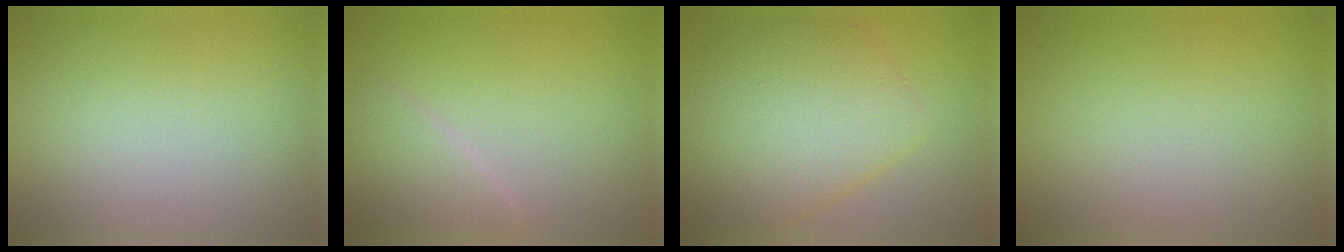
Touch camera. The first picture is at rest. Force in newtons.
{"total": 2.8, "press": 2.8, "slide": 0.3}
{"total": 7.9, "press": 7.9, "slide": 0.3}
{"total": 0.0}